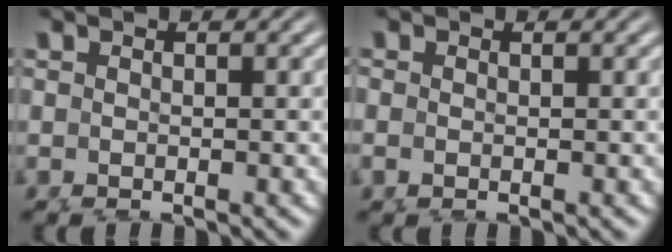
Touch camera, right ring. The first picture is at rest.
{"total": 0.8, "force": [0.1, 0.7, 0.5], "torque": [-0.017, -0.004, 0.003]}